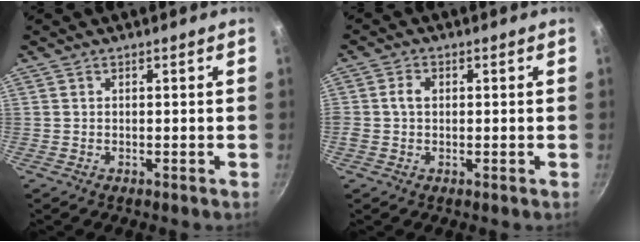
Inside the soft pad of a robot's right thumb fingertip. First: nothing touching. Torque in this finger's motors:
{"motor_torque": [0.54, 1.06, 0.55, 0.08, -0.01]}